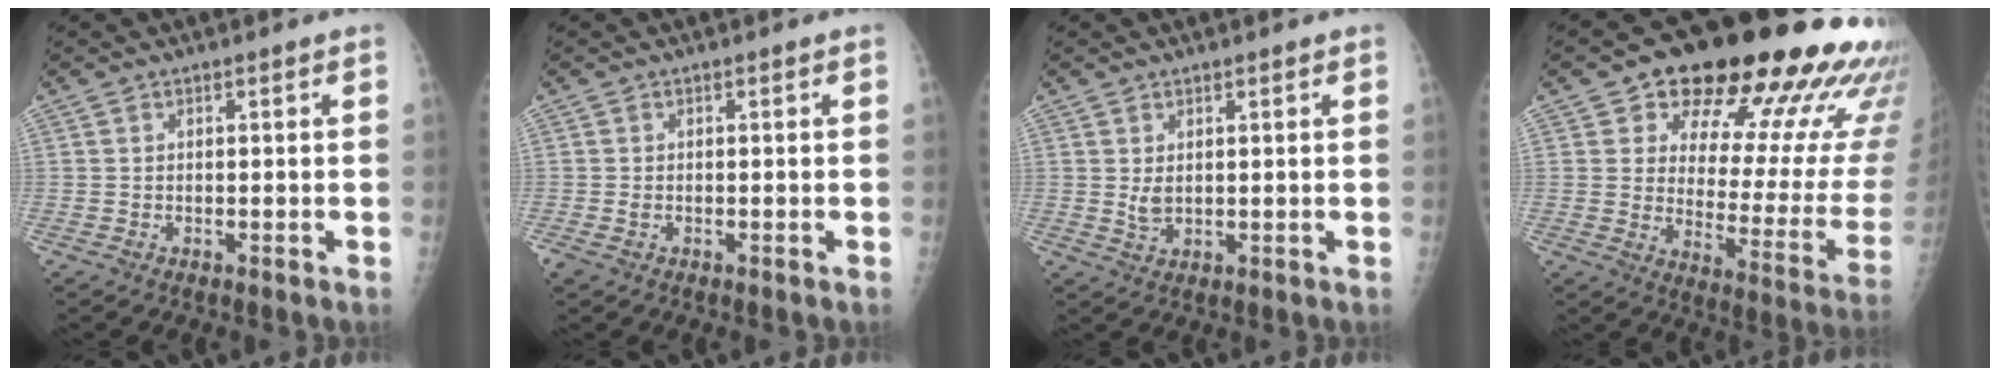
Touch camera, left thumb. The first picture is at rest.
{"total": 1.2, "force": [-0.5, 0.8, 0.8], "torque": [-0.026, -0.003, -0.007]}
{"total": 2.4, "force": [0.8, 1.6, 1.6], "torque": [-0.023, -0.009, 0.019]}
{"total": 27.5, "force": [17.5, 11.7, 17.7], "torque": [-0.196, -0.065, 0.229]}